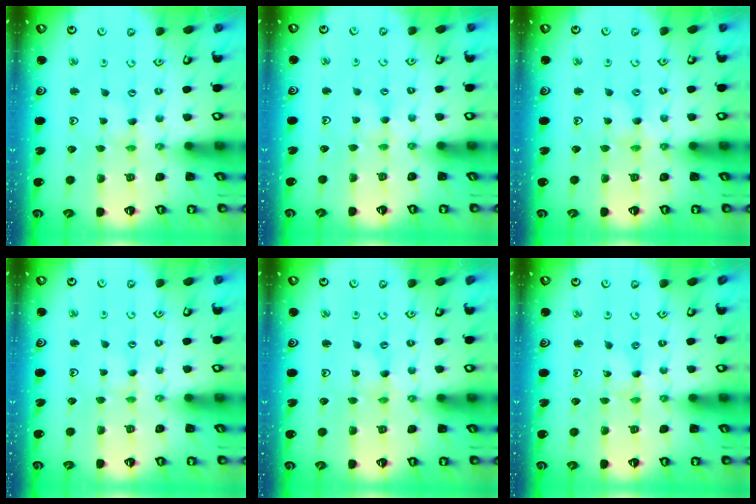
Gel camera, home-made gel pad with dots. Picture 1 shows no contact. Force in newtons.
{"total": 2.8, "press": 2.8, "slide": 0.5}
{"total": 2.5, "press": 2.5, "slide": 0.2}
{"total": 1.5, "press": 1.5, "slide": 0.3}
{"total": 0.0}
{"total": 0.0}